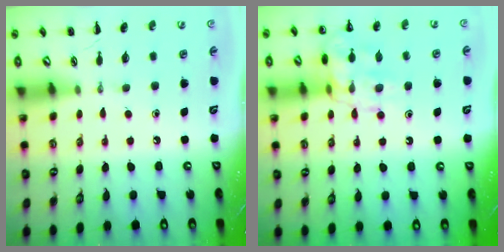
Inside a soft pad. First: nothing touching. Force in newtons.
{"total": 16.3, "press": 16.2, "slide": 2.1}